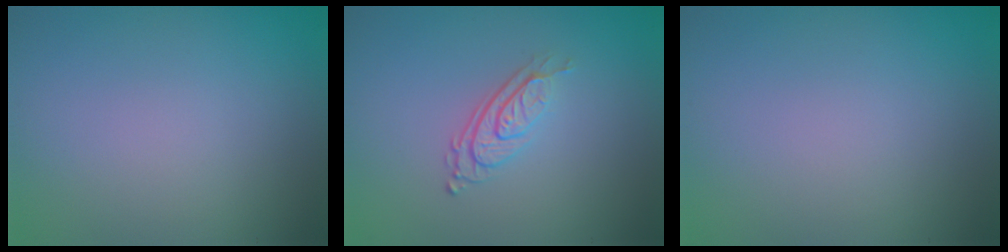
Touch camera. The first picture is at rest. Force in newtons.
{"total": 2.9, "press": 1.9, "slide": 2.2}
{"total": 0.0}